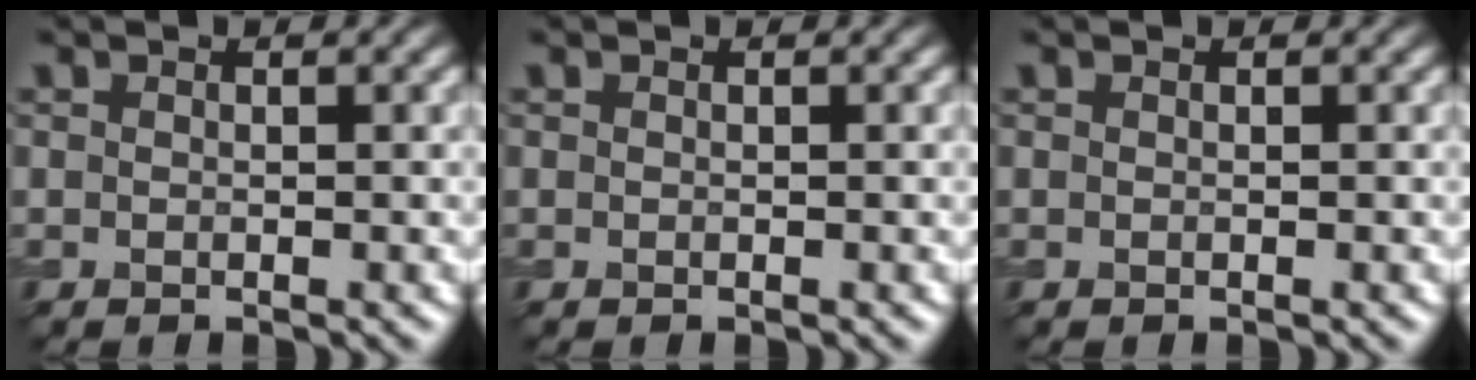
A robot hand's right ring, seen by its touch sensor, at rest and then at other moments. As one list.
[{"total": 0.0}, {"total": 0.0}]